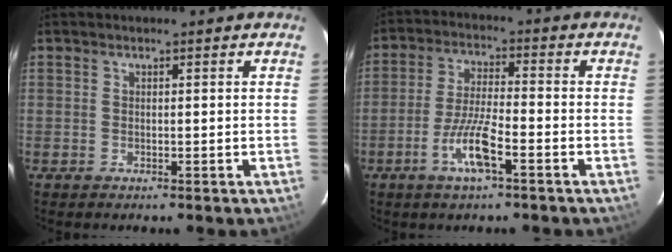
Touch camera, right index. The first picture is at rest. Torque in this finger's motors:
{"motor_torque": [1.42, -0.27, 0.67, 0.08]}